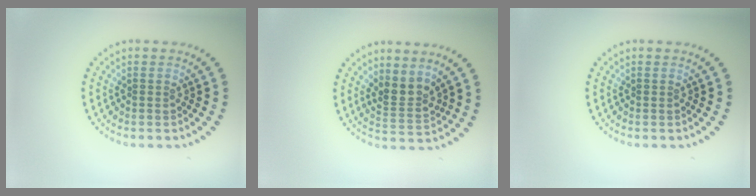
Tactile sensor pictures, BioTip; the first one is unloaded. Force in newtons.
{"total": 2.5, "press": 1.9, "slide": 1.6}
{"total": 0.0}